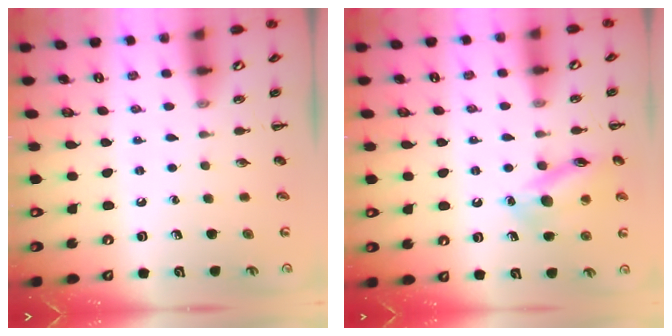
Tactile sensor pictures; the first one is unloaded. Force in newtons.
{"total": 13.9, "press": 13.8, "slide": 1.0}